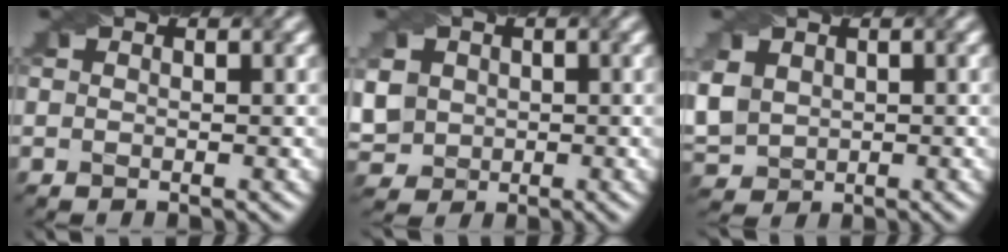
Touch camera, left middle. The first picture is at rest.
{"total": 6.0, "force": [1.4, 5.2, 2.6], "torque": [-0.089, 0.024, 0.029]}
{"total": 4.0, "force": [1.2, 3.2, 2.0], "torque": [-0.071, 0.009, 0.027]}